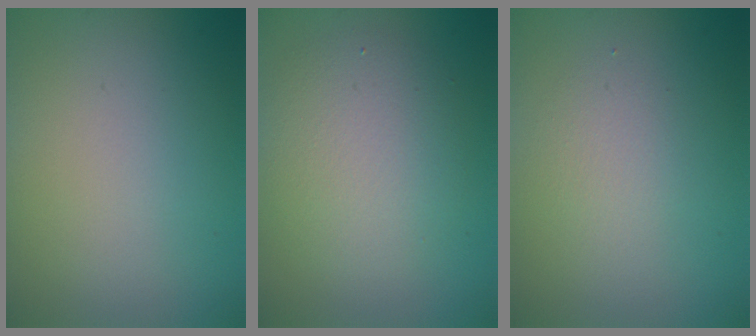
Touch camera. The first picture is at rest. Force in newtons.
{"total": 4.6, "press": 4.6, "slide": 0.4}
{"total": 1.7, "press": 1.6, "slide": 0.1}